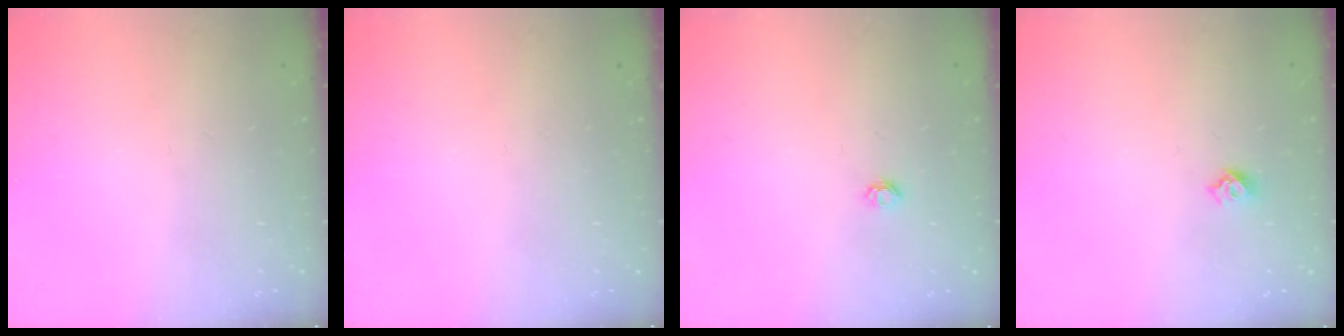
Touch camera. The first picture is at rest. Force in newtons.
{"total": 0.0}
{"total": 3.8, "press": 3.8, "slide": 0.6}
{"total": 4.9, "press": 4.8, "slide": 0.8}